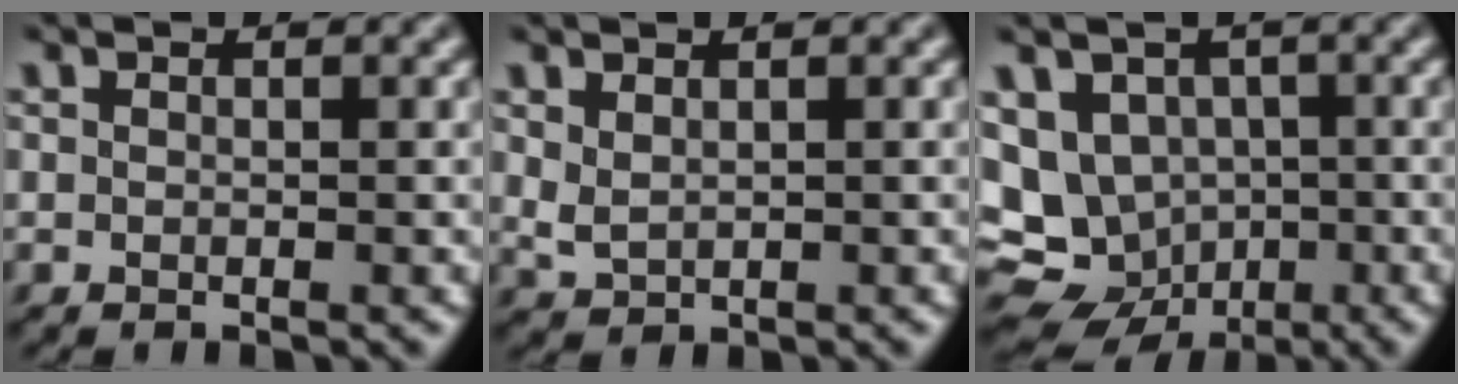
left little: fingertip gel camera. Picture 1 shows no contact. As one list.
[{"total": 1.1, "force": [0.8, 0.5, 0.6], "torque": [-0.018, -0.004, 0.022]}, {"total": 11.8, "force": [-2.7, 10.2, 5.3], "torque": [-0.098, -0.018, -0.048]}]